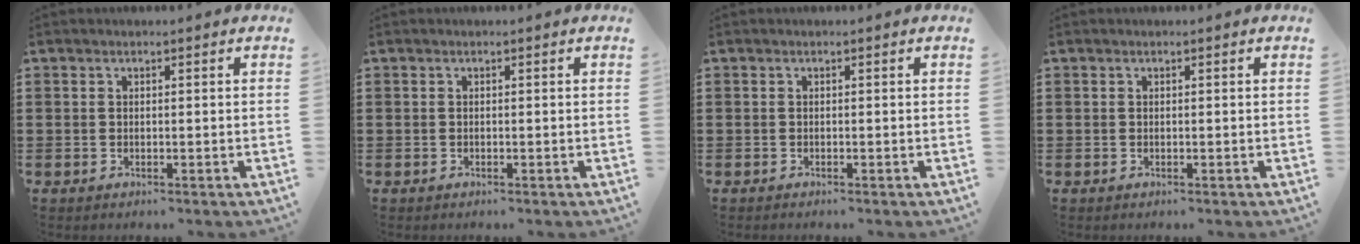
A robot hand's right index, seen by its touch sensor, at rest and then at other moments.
{"total": 0.0}
{"total": 0.0}
{"total": 0.0}